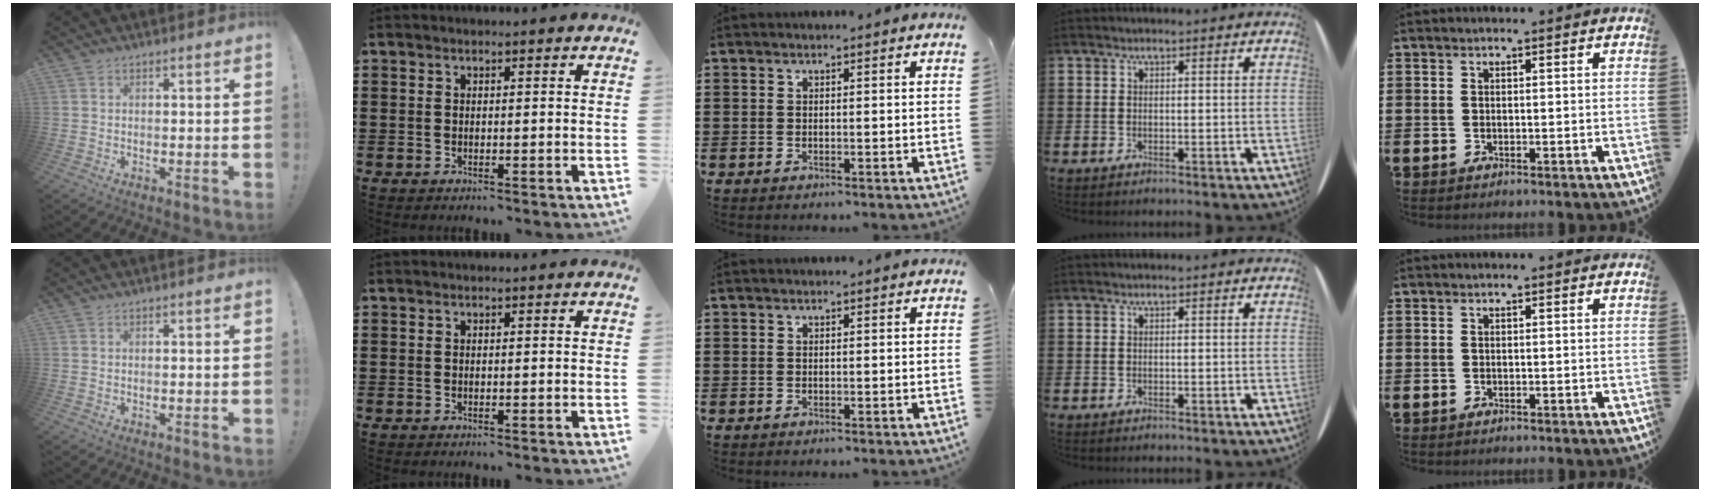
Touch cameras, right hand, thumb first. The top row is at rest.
{}